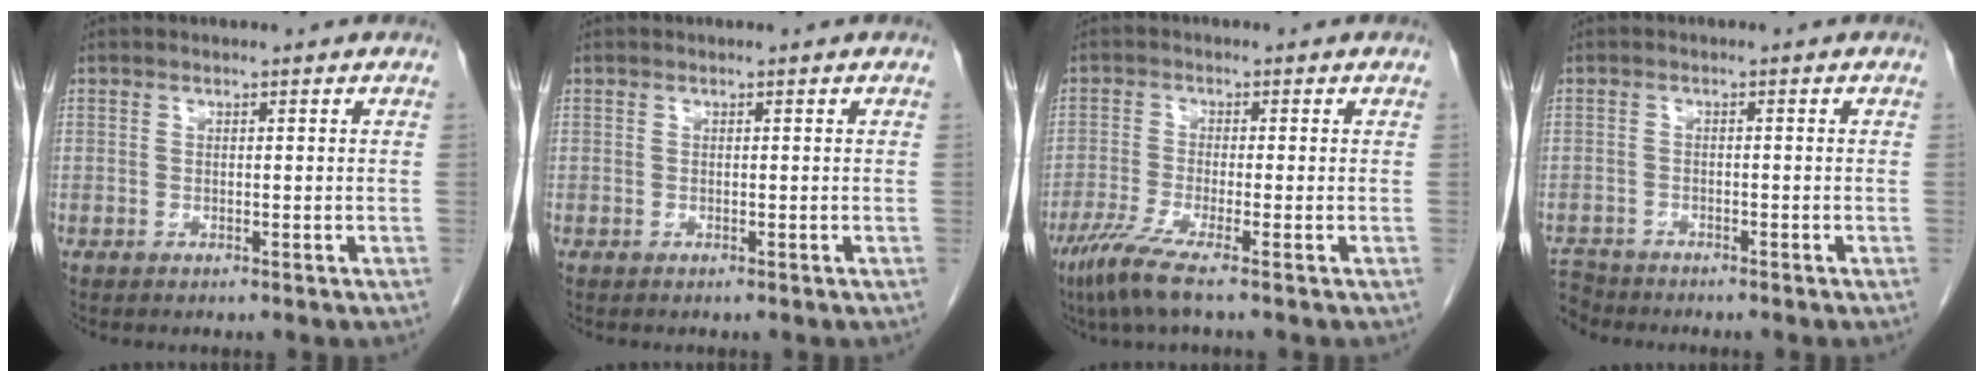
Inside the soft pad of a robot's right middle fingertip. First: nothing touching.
{"total": 0.0}
{"total": 5.3, "force": [-3.6, -0.5, 3.9], "torque": [-0.084, -0.019, -0.076]}
{"total": 4.2, "force": [-4.0, 1.3, -0.2], "torque": [0.004, -0.009, -0.074]}